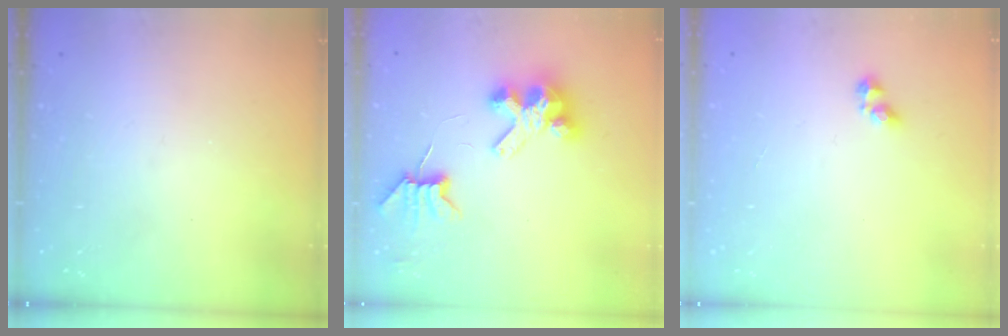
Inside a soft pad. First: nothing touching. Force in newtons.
{"total": 8.0, "press": 8.0, "slide": 0.7}
{"total": 4.4, "press": 4.3, "slide": 0.9}